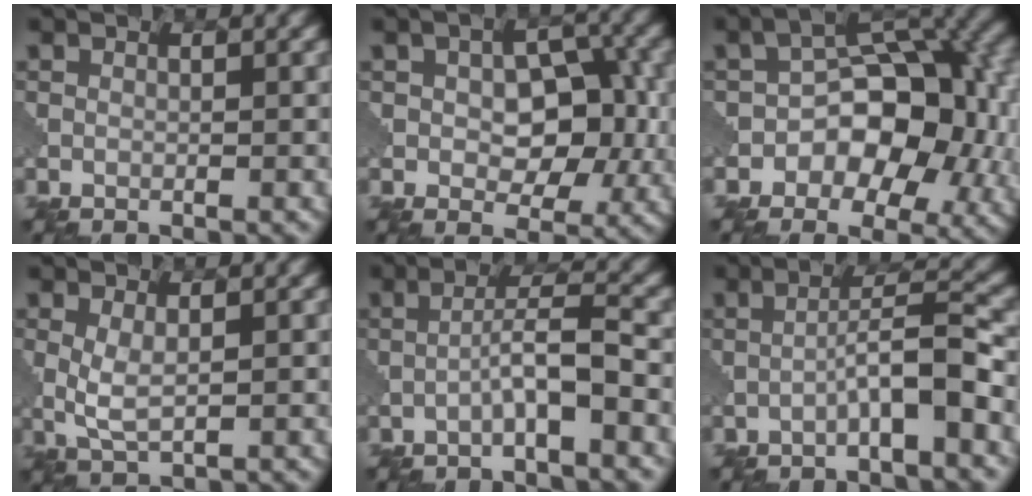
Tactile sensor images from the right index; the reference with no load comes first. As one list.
[{"total": 6.6, "force": [0.0, 4.0, 5.3], "torque": [-0.078, -0.003, 0.000]}, {"total": 10.4, "force": [-2.0, 6.7, 7.7], "torque": [-0.081, 0.010, -0.040]}, {"total": 2.6, "force": [0.2, 1.0, 2.4], "torque": [-0.057, -0.001, 0.005]}, {"total": 3.5, "force": [-1.4, 0.3, 3.2], "torque": [-0.057, 0.017, -0.033]}, {"total": 4.3, "force": [-1.9, 0.3, 3.8], "torque": [-0.064, 0.022, -0.040]}]